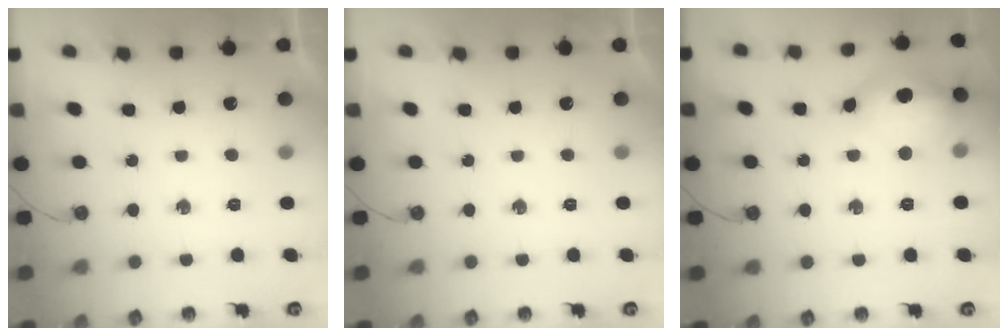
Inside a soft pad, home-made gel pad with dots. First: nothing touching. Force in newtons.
{"total": 0.0}
{"total": 21.9, "press": 18.2, "slide": 12.1}